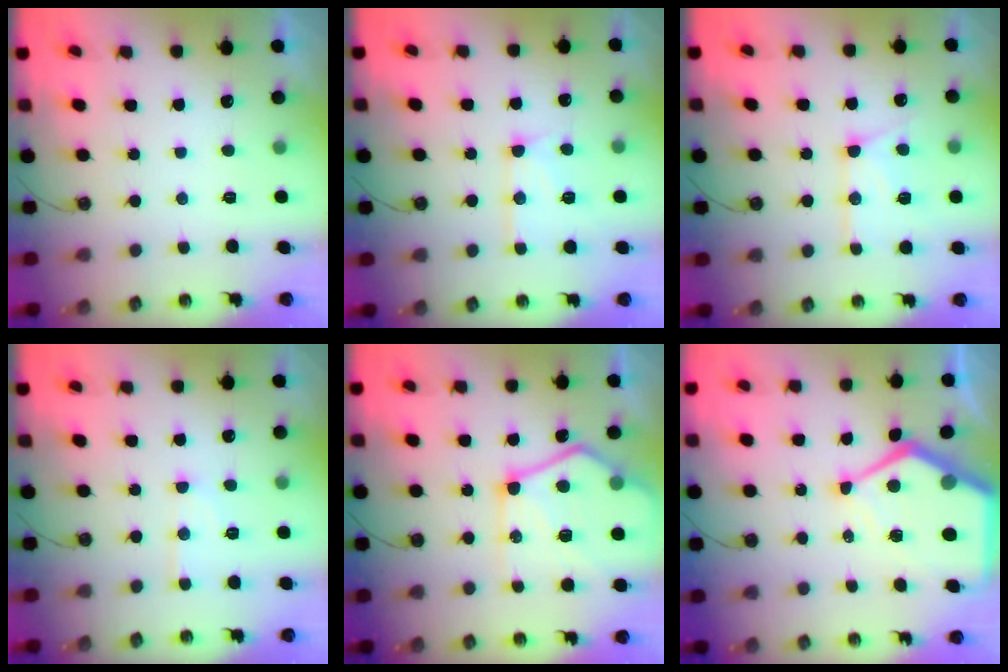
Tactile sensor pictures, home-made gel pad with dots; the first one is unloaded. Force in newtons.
{"total": 11.1, "press": 11.1, "slide": 0.8}
{"total": 13.8, "press": 13.7, "slide": 1.4}
{"total": 8.4, "press": 8.3, "slide": 0.7}
{"total": 21.8, "press": 21.7, "slide": 2.0}
{"total": 18.4, "press": 18.3, "slide": 2.1}